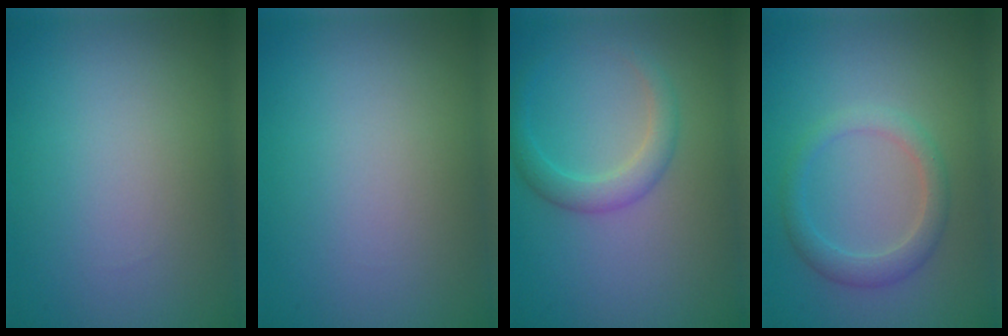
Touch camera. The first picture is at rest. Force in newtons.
{"total": 0.0}
{"total": 2.5, "press": 2.5, "slide": 0.0}
{"total": 2.5, "press": 2.5, "slide": 0.1}